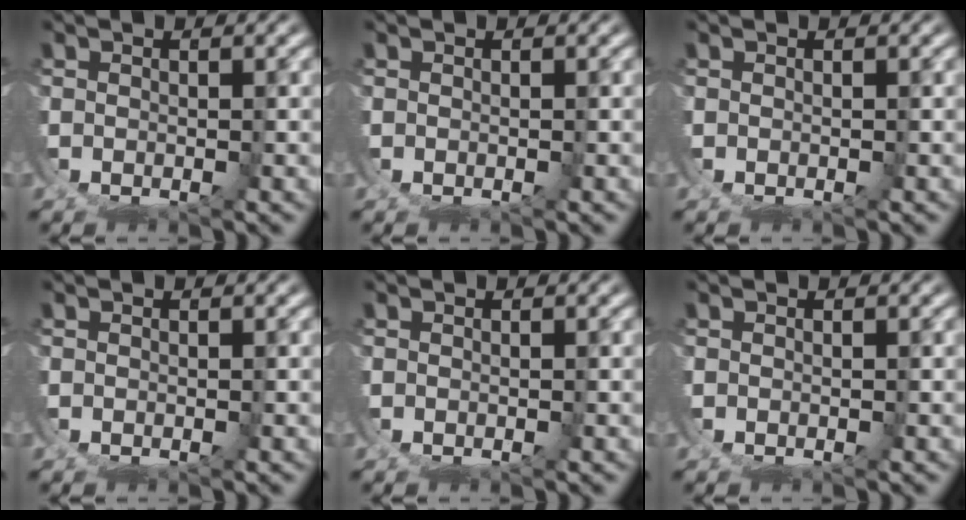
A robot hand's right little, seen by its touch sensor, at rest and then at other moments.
{"total": 0.0}
{"total": 0.0}
{"total": 0.0}
{"total": 0.0}
{"total": 0.0}